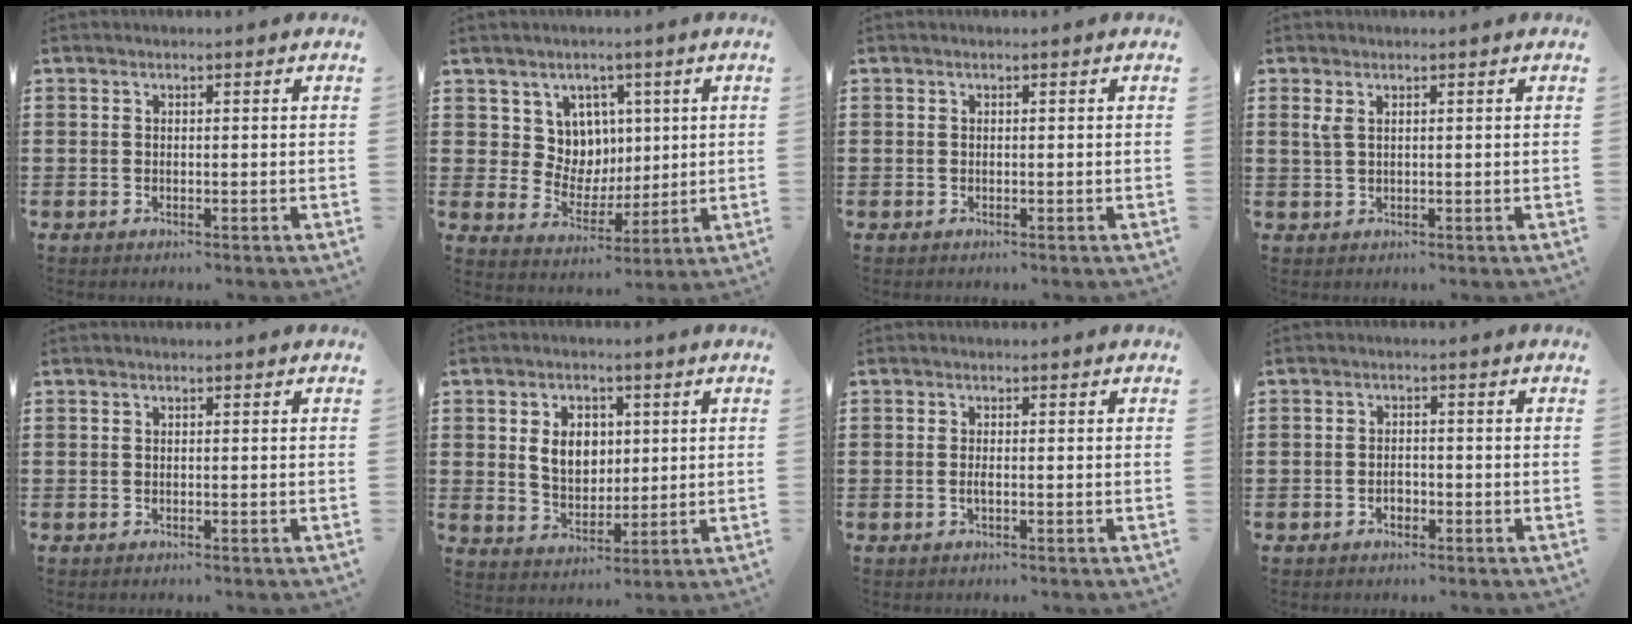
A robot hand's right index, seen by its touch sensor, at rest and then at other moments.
{"total": 7.2, "force": [2.9, 6.4, 1.5], "torque": [-0.059, -0.002, 0.057]}
{"total": 0.0}
{"total": 1.6, "force": [0.9, 0.5, 1.2], "torque": [-0.025, 0.004, 0.015]}
{"total": 0.0}
{"total": 6.2, "force": [1.2, 4.6, 4.0], "torque": [-0.077, 0.009, 0.016]}
{"total": 1.1, "force": [-0.4, 0.2, 1.0], "torque": [-0.026, -0.005, -0.009]}
{"total": 1.7, "force": [-0.9, 1.0, 1.1], "torque": [-0.022, 0.000, -0.017]}